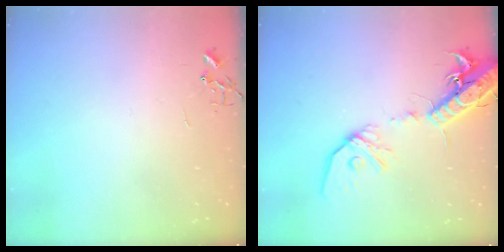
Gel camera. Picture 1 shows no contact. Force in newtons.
{"total": 18.3, "press": 17.9, "slide": 3.7}